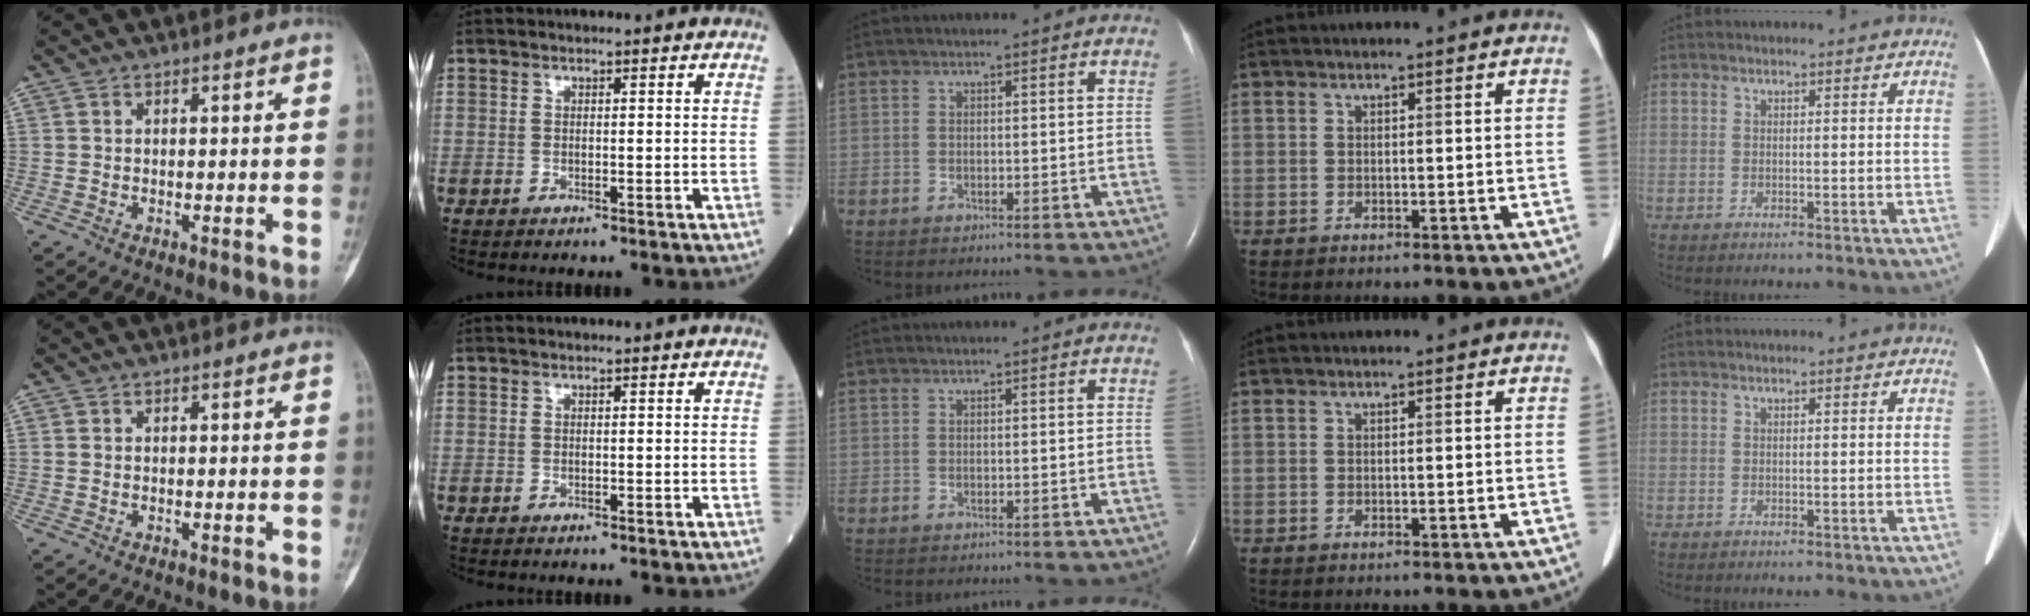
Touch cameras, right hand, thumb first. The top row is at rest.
{}